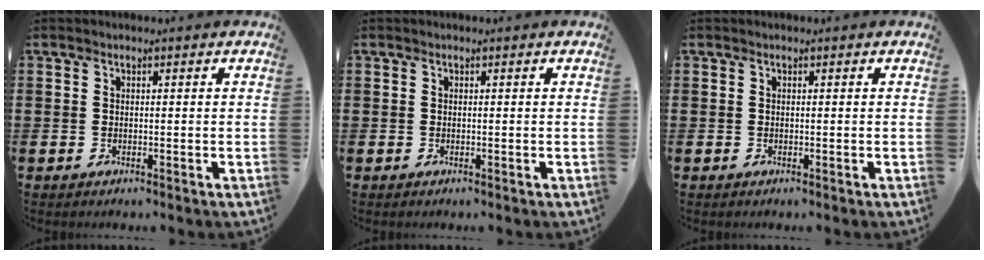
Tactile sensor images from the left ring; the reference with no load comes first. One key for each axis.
{"total": 0.0}
{"total": 0.0}